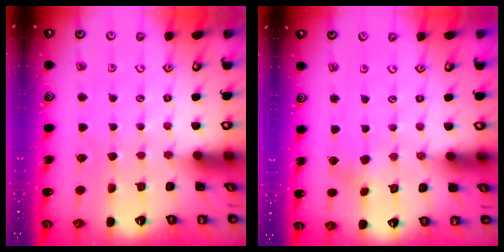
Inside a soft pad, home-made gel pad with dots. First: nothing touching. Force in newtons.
{"total": 2.0, "press": 1.9, "slide": 0.3}